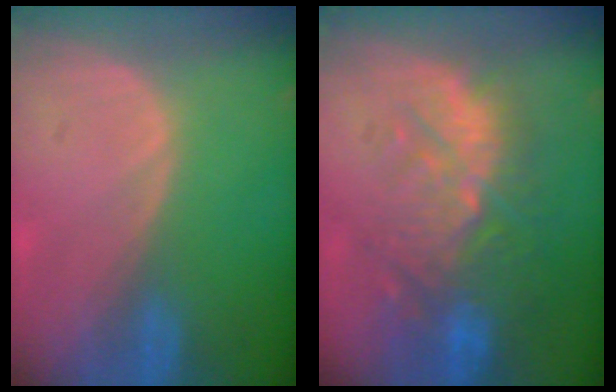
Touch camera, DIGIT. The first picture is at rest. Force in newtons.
{"total": 11.1, "press": 9.9, "slide": 5.0}